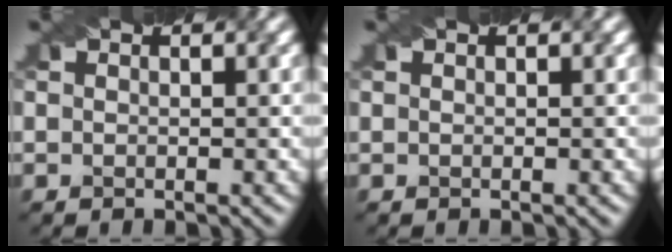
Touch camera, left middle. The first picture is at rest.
{"total": 0.0}